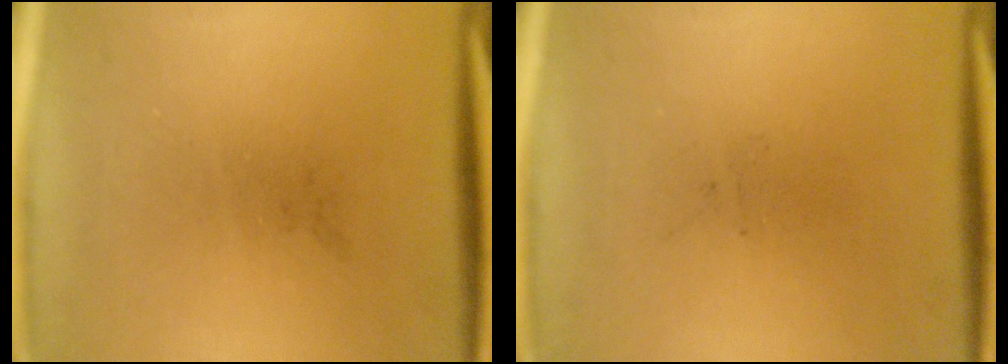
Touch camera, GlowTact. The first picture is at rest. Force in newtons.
{"total": 0.0}